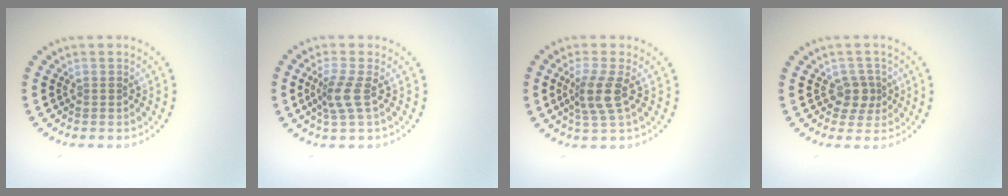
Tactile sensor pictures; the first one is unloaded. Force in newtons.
{"total": 2.5, "press": 1.9, "slide": 1.6}
{"total": 2.8, "press": 2.3, "slide": 1.7}
{"total": 2.0, "press": 1.7, "slide": 1.1}